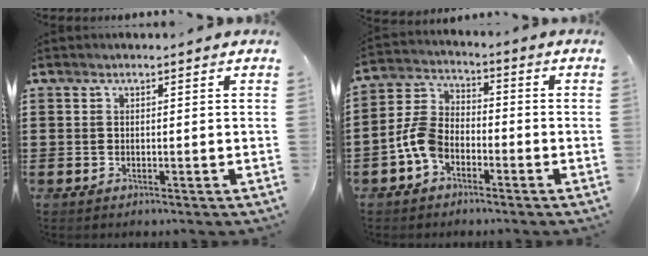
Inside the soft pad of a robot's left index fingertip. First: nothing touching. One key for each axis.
{"total": 6.5, "fx": -3.3, "fy": 4.0, "fz": 4.0, "tx": -0.115, "ty": 0.003, "tz": -0.073}